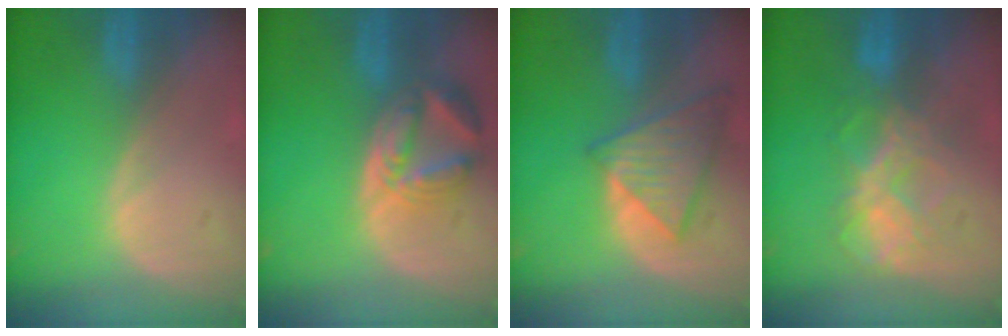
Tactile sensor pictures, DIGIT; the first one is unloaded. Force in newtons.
{"total": 8.1, "press": 7.2, "slide": 3.7}
{"total": 8.2, "press": 7.2, "slide": 3.9}
{"total": 7.1, "press": 6.9, "slide": 1.7}